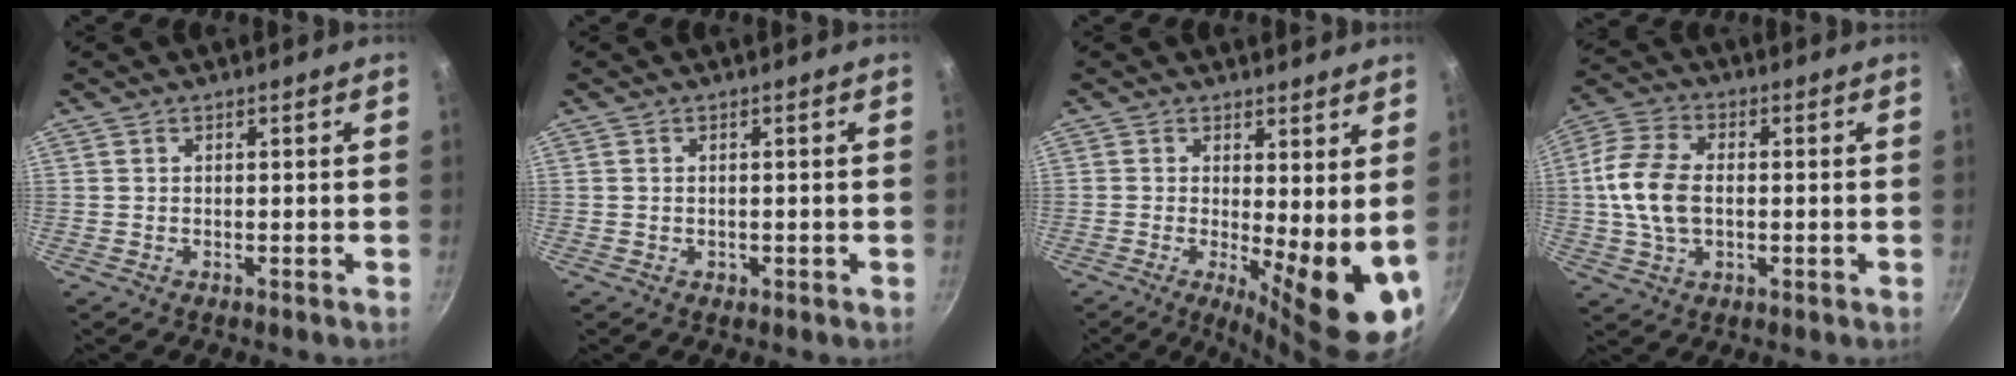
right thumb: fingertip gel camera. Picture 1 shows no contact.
{"total": 0.7, "force": [-0.1, 0.6, 0.4], "torque": [-0.001, 0.001, -0.002]}
{"total": 12.4, "force": [-0.2, 3.9, 11.8], "torque": [-0.134, -0.023, 0.004]}
{"total": 11.5, "force": [-0.2, 7.3, 8.8], "torque": [-0.172, 0.017, -0.012]}